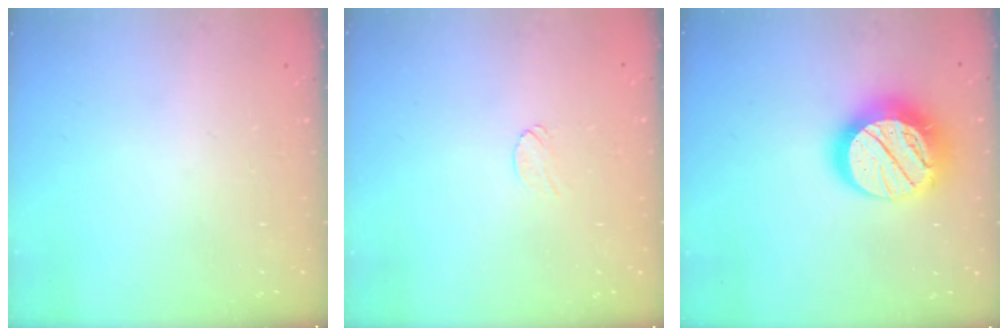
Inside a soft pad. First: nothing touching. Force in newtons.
{"total": 4.3, "press": 4.3, "slide": 0.3}
{"total": 21.1, "press": 21.1, "slide": 1.7}